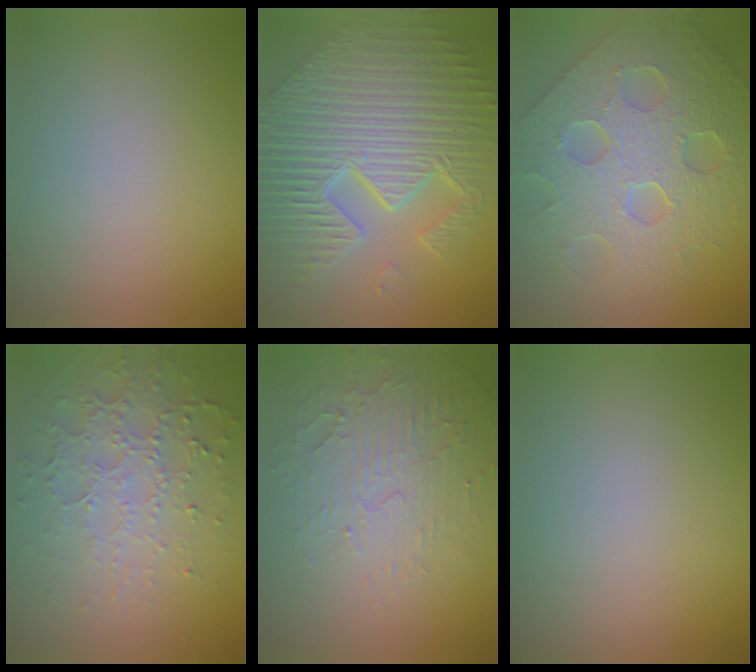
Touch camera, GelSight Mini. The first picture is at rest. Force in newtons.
{"total": 11.4, "press": 7.4, "slide": 8.7}
{"total": 7.7, "press": 6.5, "slide": 4.0}
{"total": 4.9, "press": 3.3, "slide": 3.6}
{"total": 4.3, "press": 3.2, "slide": 2.8}
{"total": 0.0}